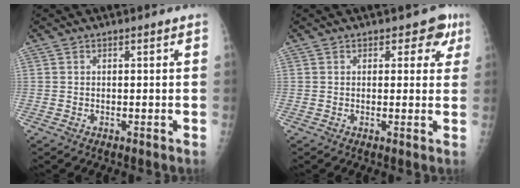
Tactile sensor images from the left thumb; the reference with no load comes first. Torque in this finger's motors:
{"motor_torque": [0.00, 0.04, -0.07, 0.17, -0.01]}